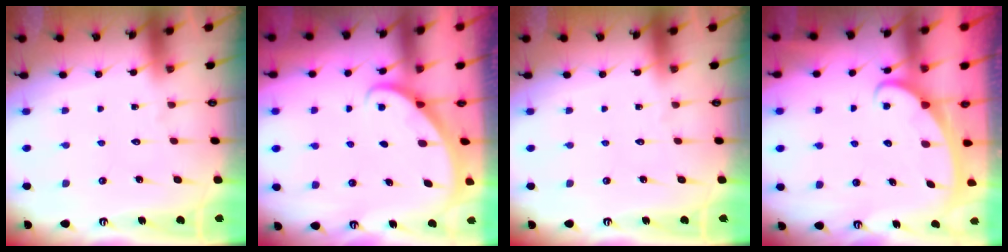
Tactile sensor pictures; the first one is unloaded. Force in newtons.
{"total": 1.9, "press": 1.9, "slide": 0.1}
{"total": 0.0}
{"total": 2.4, "press": 2.4, "slide": 0.4}